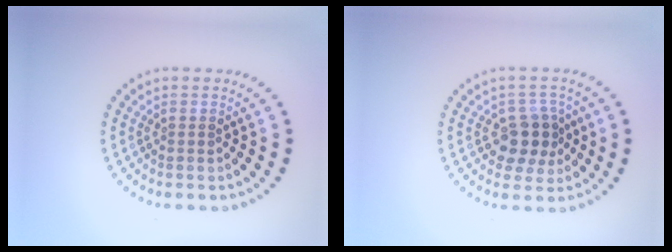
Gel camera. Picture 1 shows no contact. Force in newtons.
{"total": 3.7, "press": 3.5, "slide": 1.2}